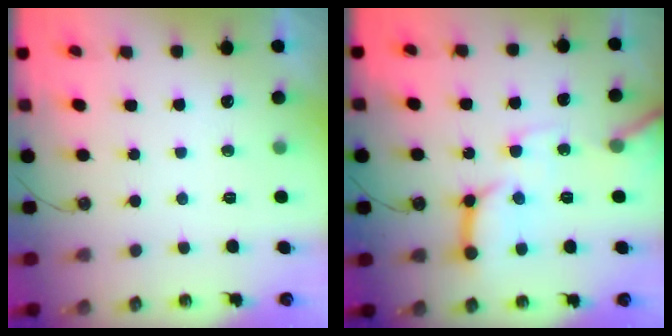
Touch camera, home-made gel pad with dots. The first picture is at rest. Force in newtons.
{"total": 14.4, "press": 14.3, "slide": 1.6}